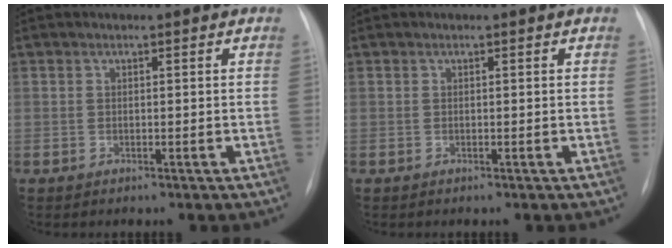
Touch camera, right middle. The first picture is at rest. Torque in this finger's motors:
{"motor_torque": [-0.13, 0.06, -0.03, 0.00]}